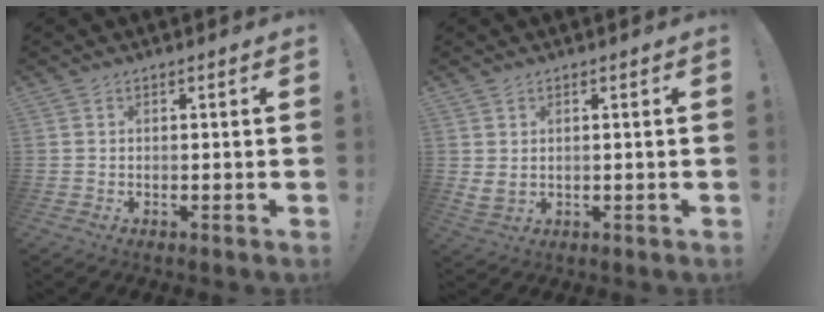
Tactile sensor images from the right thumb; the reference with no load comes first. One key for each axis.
{"total": 2.8, "fx": 1.5, "fy": 1.4, "fz": 1.8, "tx": -0.031, "ty": -0.007, "tz": 0.030}